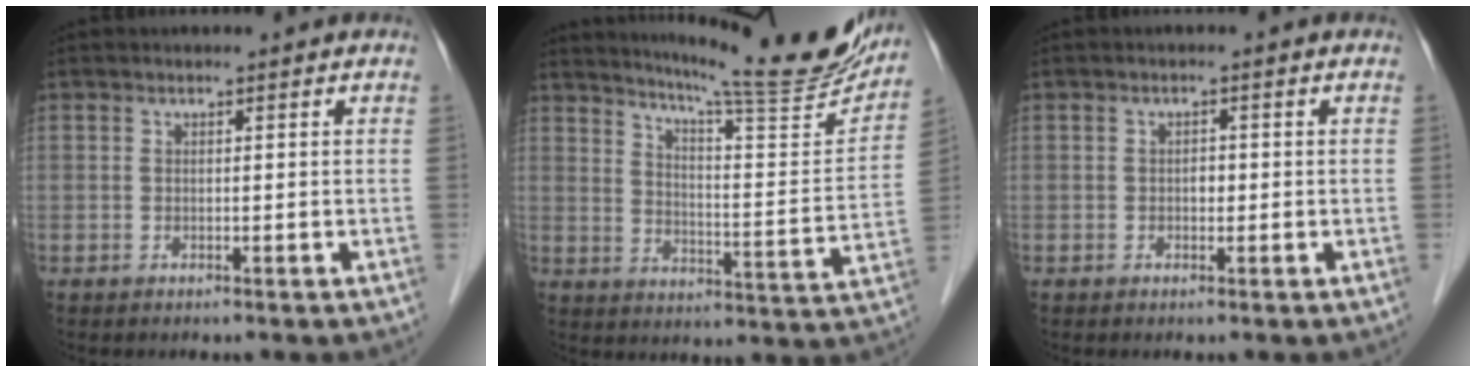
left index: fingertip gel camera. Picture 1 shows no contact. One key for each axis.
{"total": 21.4, "fx": 19.2, "fy": 0.9, "fz": 9.5, "tx": -0.142, "ty": -0.062, "tz": 0.250}
{"total": 1.1, "fx": -0.2, "fy": 0.7, "fz": 0.9, "tx": -0.011, "ty": 0.003, "tz": -0.005}